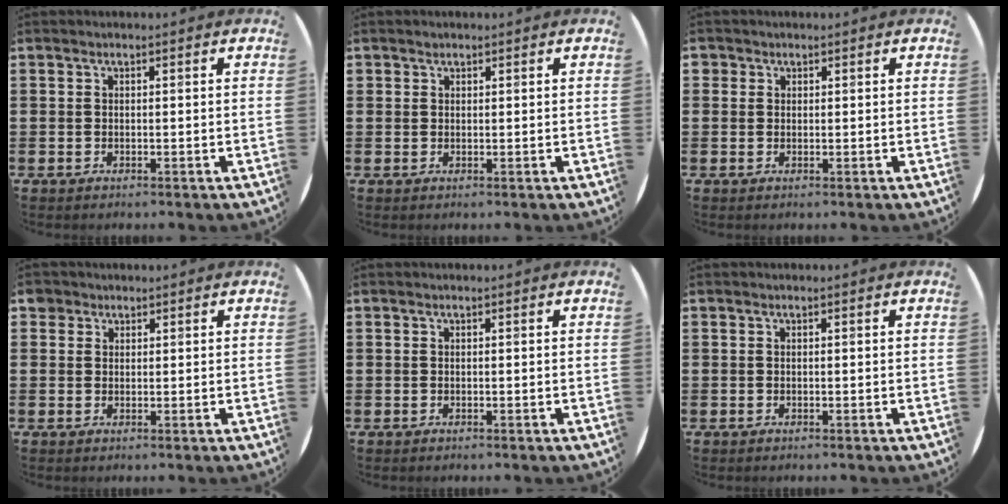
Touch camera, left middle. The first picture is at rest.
{"total": 0.6, "force": [0.5, 0.4, -0.1], "torque": [0.009, 0.001, 0.008]}
{"total": 0.9, "force": [0.6, 0.6, 0.0], "torque": [0.000, 0.004, 0.012]}
{"total": 1.6, "force": [1.2, 1.1, 0.1], "torque": [0.004, 0.004, 0.022]}
{"total": 0.0}
{"total": 0.0}